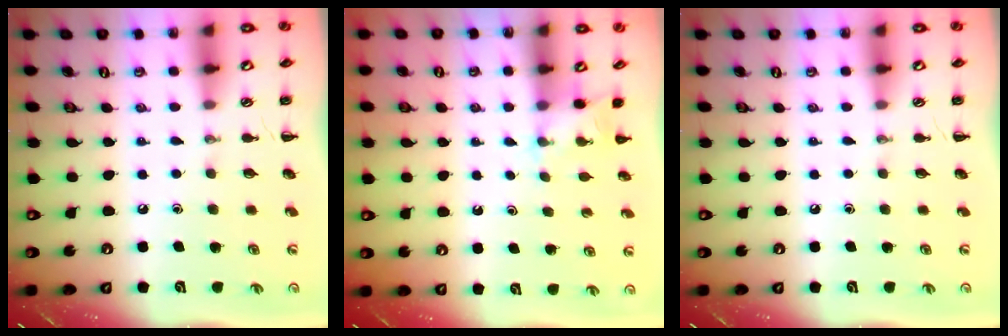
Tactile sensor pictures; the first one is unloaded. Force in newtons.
{"total": 3.5, "press": 3.4, "slide": 1.0}
{"total": 0.0}